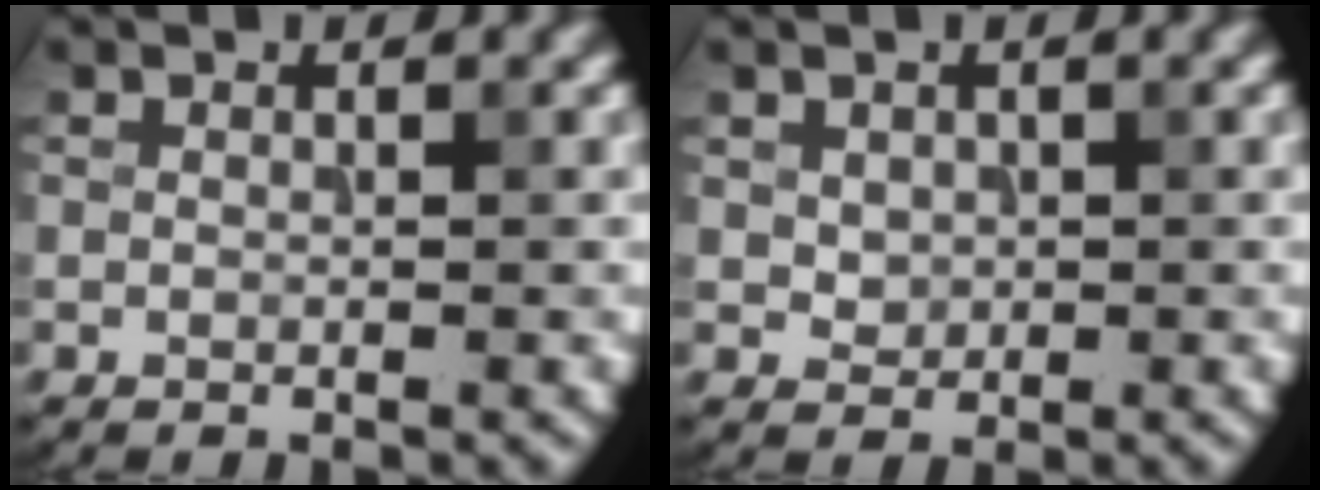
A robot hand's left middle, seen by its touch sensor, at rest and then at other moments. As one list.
[{"total": 1.2, "force": [0.3, 1.1, 0.5], "torque": [-0.009, -0.004, 0.011]}]